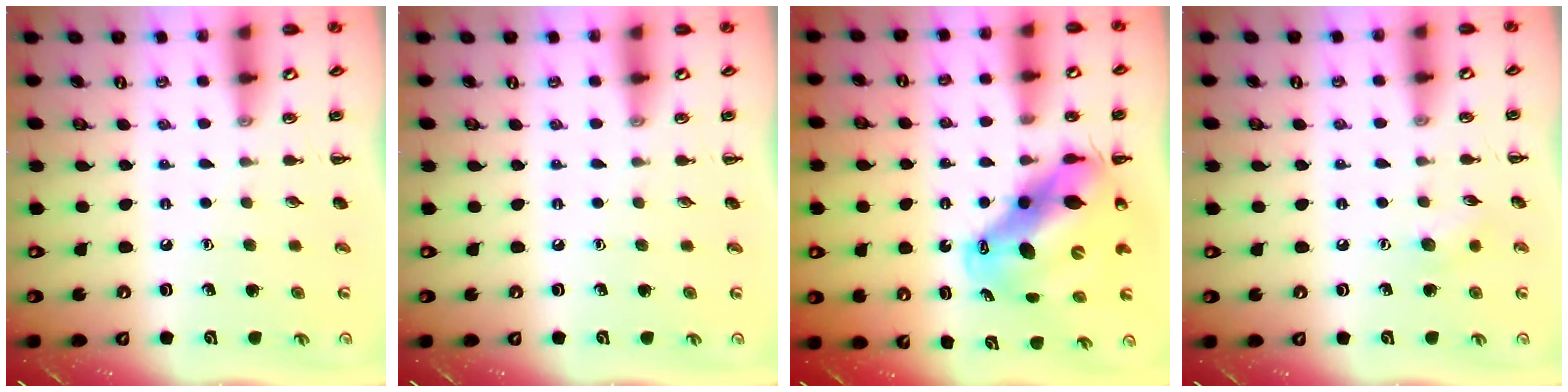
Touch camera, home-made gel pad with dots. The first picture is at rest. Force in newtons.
{"total": 0.0}
{"total": 16.2, "press": 15.7, "slide": 4.2}
{"total": 5.7, "press": 5.6, "slide": 1.3}